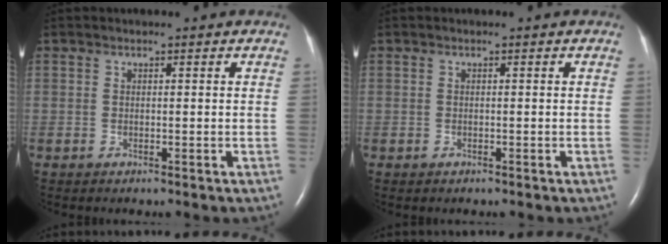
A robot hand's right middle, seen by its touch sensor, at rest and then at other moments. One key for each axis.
{"total": 0.0}